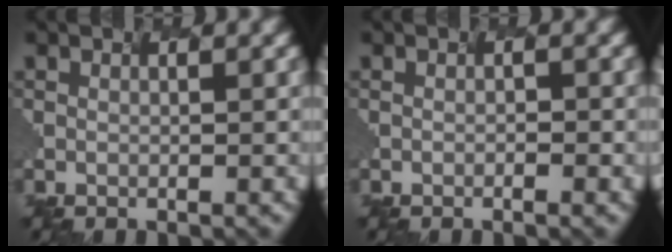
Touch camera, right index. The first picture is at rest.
{"total": 0.6, "force": [-0.5, -0.3, 0.1], "torque": [-0.002, 0.002, 0.004]}